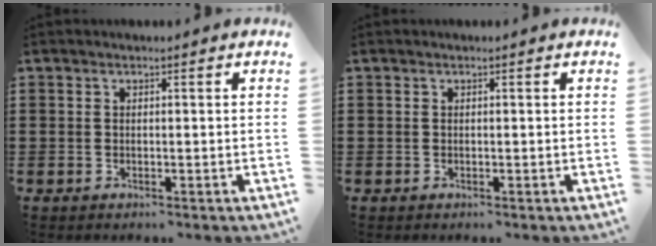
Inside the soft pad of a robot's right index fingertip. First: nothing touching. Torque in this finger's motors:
{"motor_torque": [0.02, 0.01, 0.00, 0.00]}